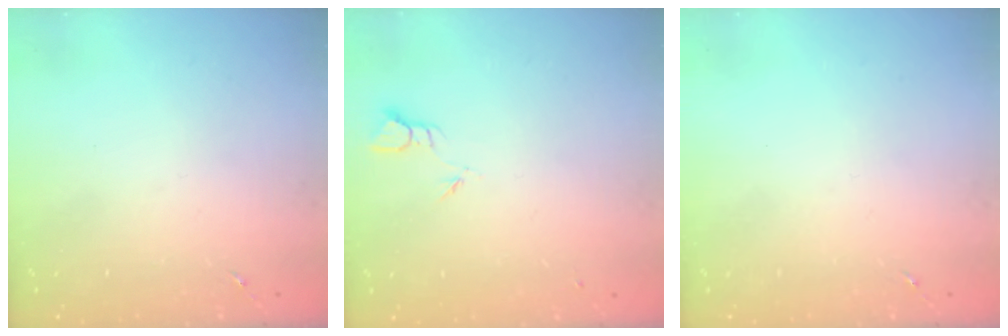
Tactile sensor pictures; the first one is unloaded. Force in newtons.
{"total": 2.0, "press": 2.0, "slide": 0.1}
{"total": 0.0}